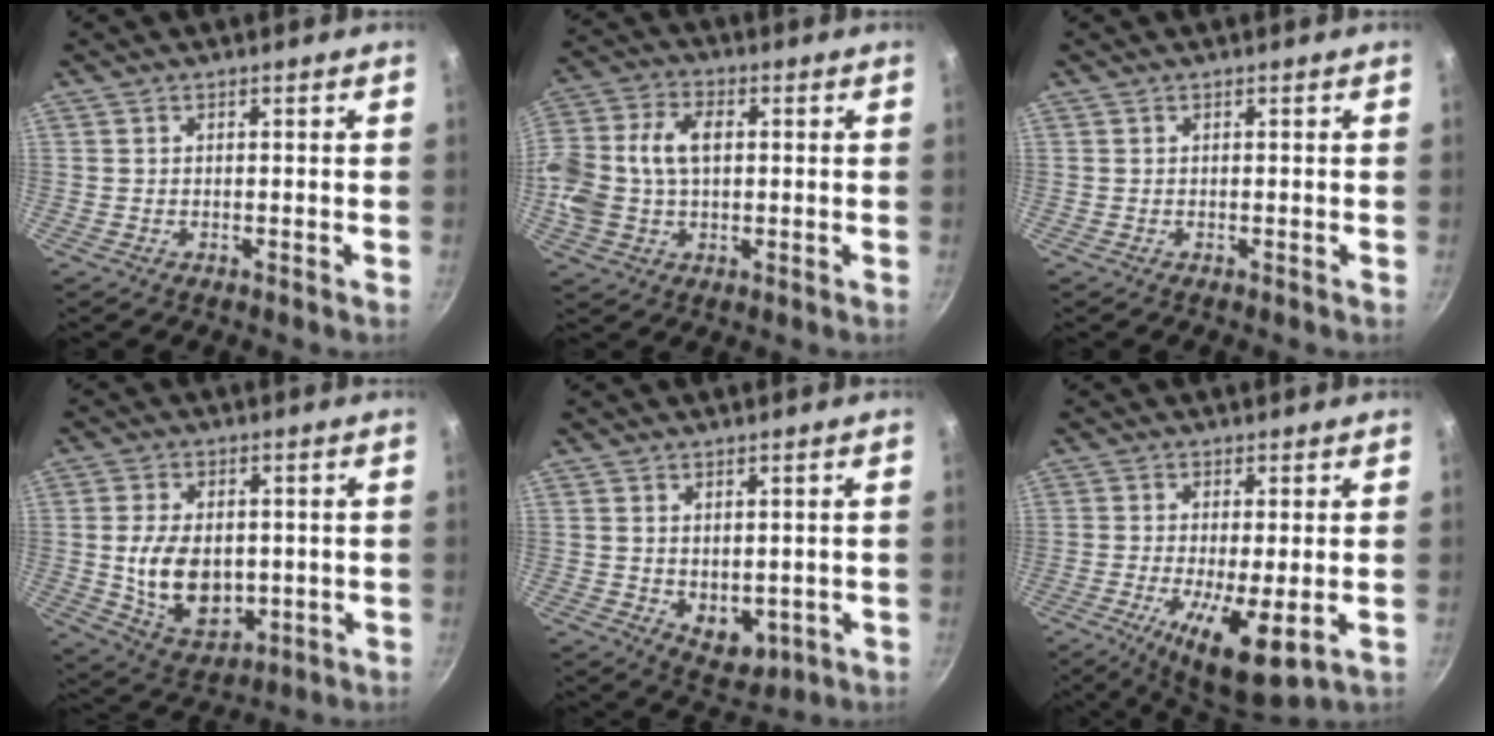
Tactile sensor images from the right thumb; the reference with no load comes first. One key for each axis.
{"total": 14.0, "fx": 0.9, "fy": 9.4, "fz": 10.4, "tx": -0.213, "ty": 0.030, "tz": 0.008}
{"total": 0.0}
{"total": 12.9, "fx": -0.3, "fy": 8.7, "fz": 9.5, "tx": -0.143, "ty": -0.013, "tz": 0.012}
{"total": 6.4, "fx": -0.1, "fy": 4.4, "fz": 4.7, "tx": -0.049, "ty": -0.016, "tz": 0.016}
{"total": 11.4, "fx": -2.8, "fy": 3.3, "fz": 10.6, "tx": -0.182, "ty": -0.013, "tz": -0.038}